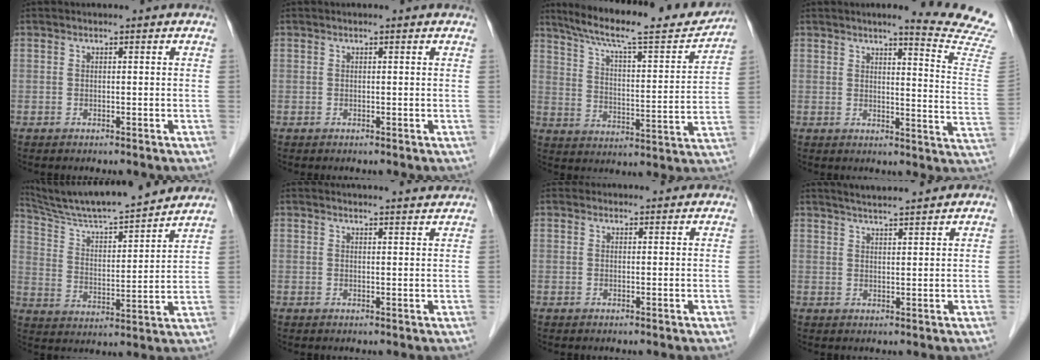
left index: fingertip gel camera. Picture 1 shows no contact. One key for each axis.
{"total": 0.9, "fx": 0.8, "fy": 0.1, "fz": 0.2, "tx": -0.012, "ty": 0.005, "tz": 0.008}
{"total": 20.6, "fx": 18.4, "fy": 1.7, "fz": 9.1, "tx": -0.150, "ty": -0.019, "tz": 0.264}
{"total": 13.6, "fx": 12.7, "fy": -1.6, "fz": 4.5, "tx": -0.053, "ty": -0.109, "tz": 0.123}
{"total": 19.7, "fx": 18.0, "fy": 0.3, "fz": 8.0, "tx": -0.144, "ty": 0.005, "tz": 0.284}
{"total": 6.4, "fx": 6.3, "fy": -0.1, "fz": 1.0, "tx": -0.013, "ty": 0.003, "tz": 0.063}
{"total": 2.8, "fx": 2.6, "fy": 1.0, "fz": -0.1, "tx": 0.003, "ty": 0.017, "tz": 0.030}
{"total": 6.5, "fx": 6.1, "fy": 0.1, "fz": 2.4, "tx": -0.044, "ty": 0.019, "tz": 0.094}